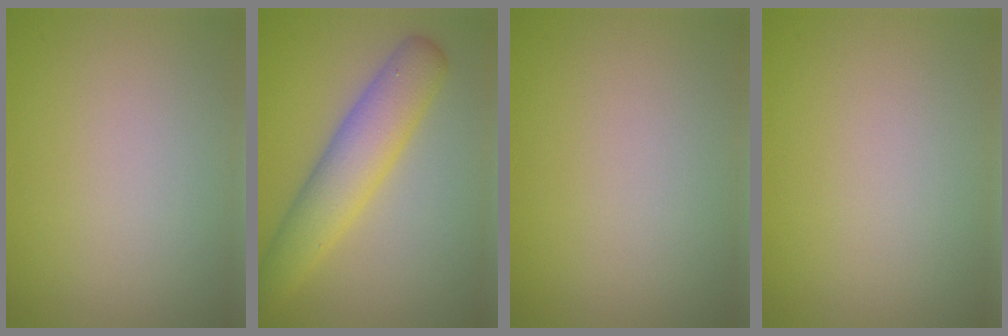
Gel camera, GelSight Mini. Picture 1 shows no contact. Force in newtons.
{"total": 5.6, "press": 5.6, "slide": 0.3}
{"total": 0.0}
{"total": 0.0}